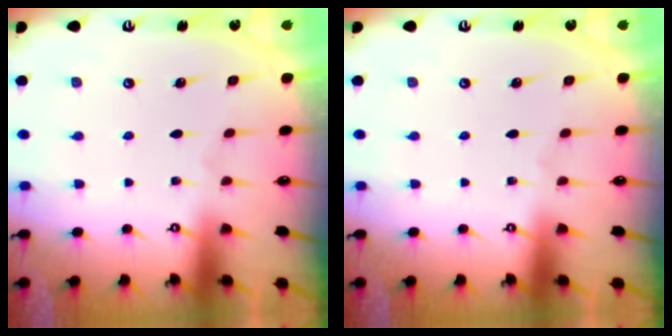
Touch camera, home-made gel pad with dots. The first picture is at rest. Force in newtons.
{"total": 0.0}